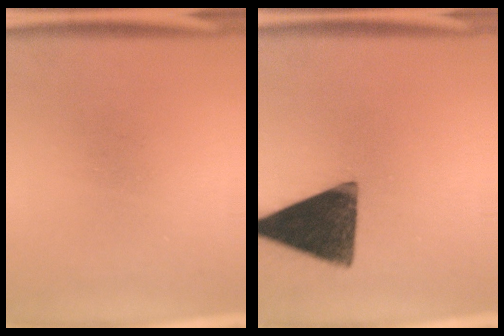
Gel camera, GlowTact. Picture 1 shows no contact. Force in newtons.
{"total": 14.7}